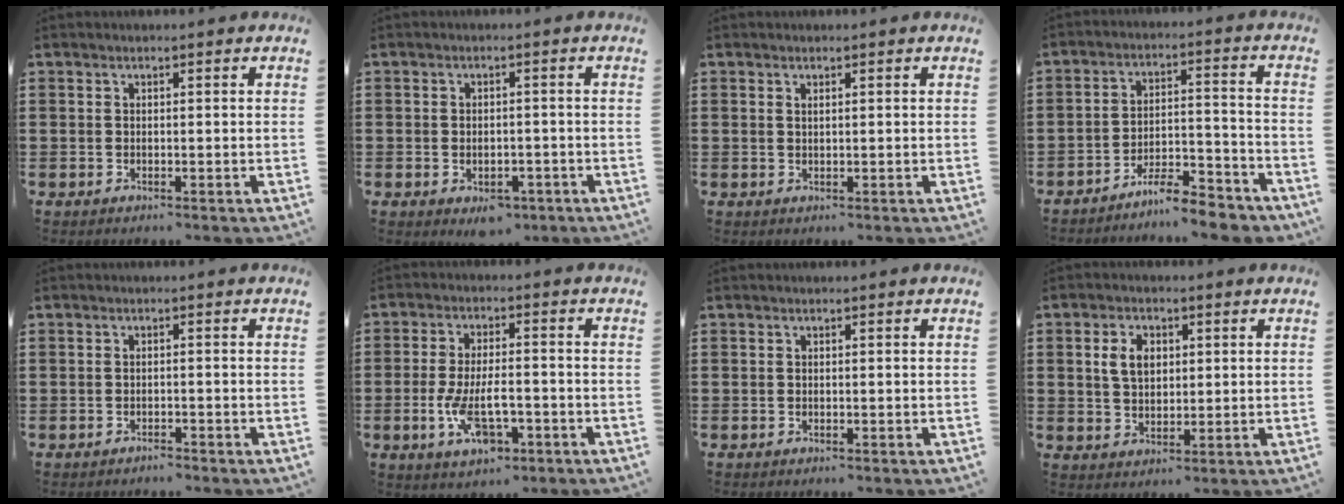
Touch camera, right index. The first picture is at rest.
{"total": 2.4, "force": [-1.5, 1.4, 1.1], "torque": [-0.022, 0.004, -0.029]}
{"total": 0.5, "force": [0.3, 0.1, 0.4], "torque": [-0.009, 0.001, 0.006]}
{"total": 6.9, "force": [-6.5, 0.7, 2.3], "torque": [-0.034, 0.016, -0.123]}
{"total": 1.1, "force": [-1.1, 0.1, -0.1], "torque": [-0.002, 0.003, -0.024]}
{"total": 8.3, "force": [-2.7, 3.5, 7.0], "torque": [-0.149, -0.004, -0.049]}
{"total": 0.0}
{"total": 4.4, "force": [1.0, 3.0, 3.1], "torque": [-0.070, 0.014, 0.015]}